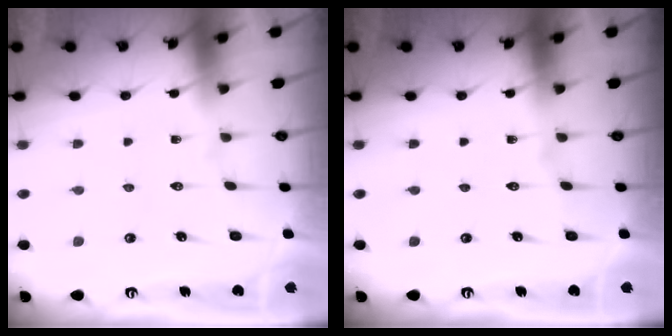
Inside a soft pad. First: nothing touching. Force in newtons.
{"total": 0.0}